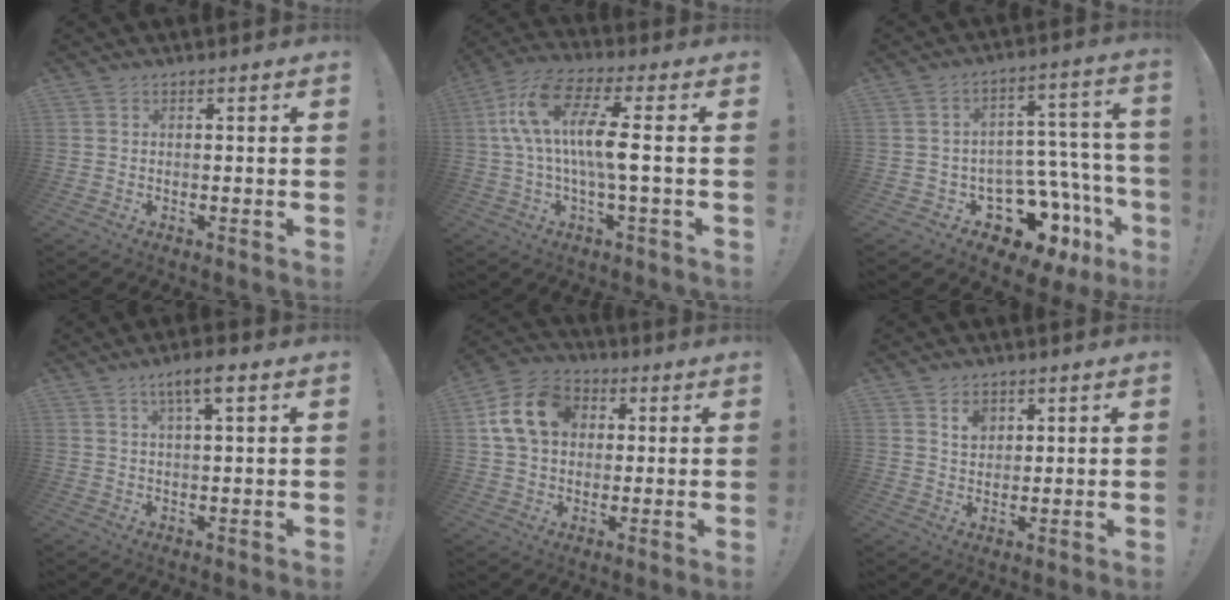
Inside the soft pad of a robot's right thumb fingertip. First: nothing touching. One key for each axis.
{"total": 14.8, "fx": 1.1, "fy": 3.6, "fz": 14.3, "tx": -0.283, "ty": 0.004, "tz": 0.010}
{"total": 14.9, "fx": -9.1, "fy": 8.5, "fz": 8.1, "tx": -0.079, "ty": 0.046, "tz": -0.141}
{"total": 5.3, "fx": 2.5, "fy": 0.7, "fz": 4.6, "tx": -0.085, "ty": -0.001, "tz": 0.038}
{"total": 15.3, "fx": 4.0, "fy": 12.0, "fz": 8.7, "tx": -0.142, "ty": 0.008, "tz": 0.085}
{"total": 4.9, "fx": 2.7, "fy": 3.6, "fz": 1.9, "tx": -0.022, "ty": -0.008, "tz": 0.046}